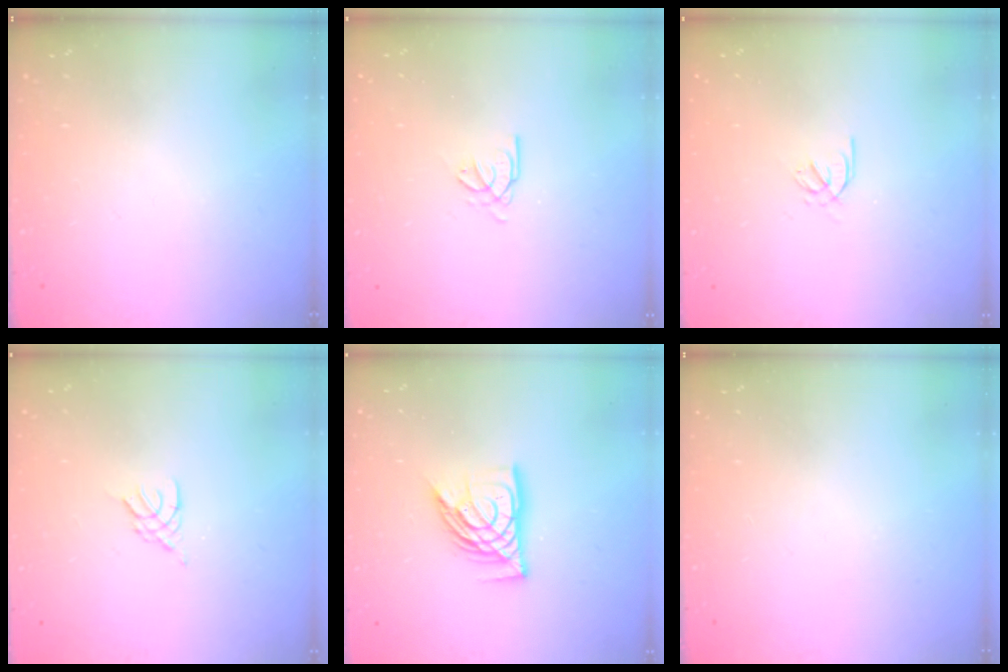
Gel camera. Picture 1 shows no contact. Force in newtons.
{"total": 2.7, "press": 2.7, "slide": 0.4}
{"total": 2.0, "press": 1.9, "slide": 0.6}
{"total": 2.4, "press": 2.3, "slide": 0.5}
{"total": 12.1, "press": 12.0, "slide": 1.4}
{"total": 0.0}